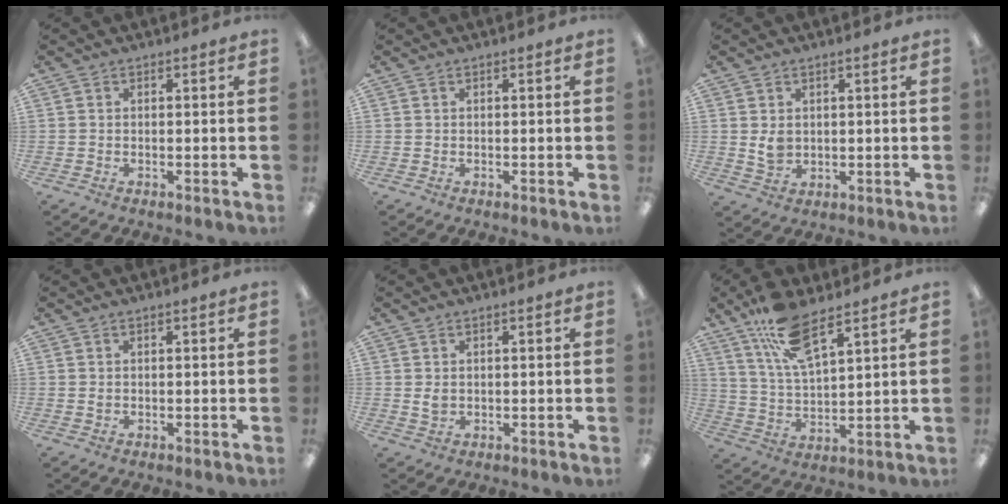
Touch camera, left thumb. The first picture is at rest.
{"total": 0.0}
{"total": 3.8, "force": [1.0, 2.7, 2.4], "torque": [-0.039, -0.006, 0.014]}
{"total": 0.7, "force": [0.2, 0.3, 0.6], "torque": [-0.013, 0.002, 0.002]}
{"total": 2.2, "force": [0.5, 1.5, 1.6], "torque": [-0.025, 0.000, 0.007]}
{"total": 12.7, "force": [8.9, 4.1, 8.0], "torque": [-0.151, -0.038, 0.160]}